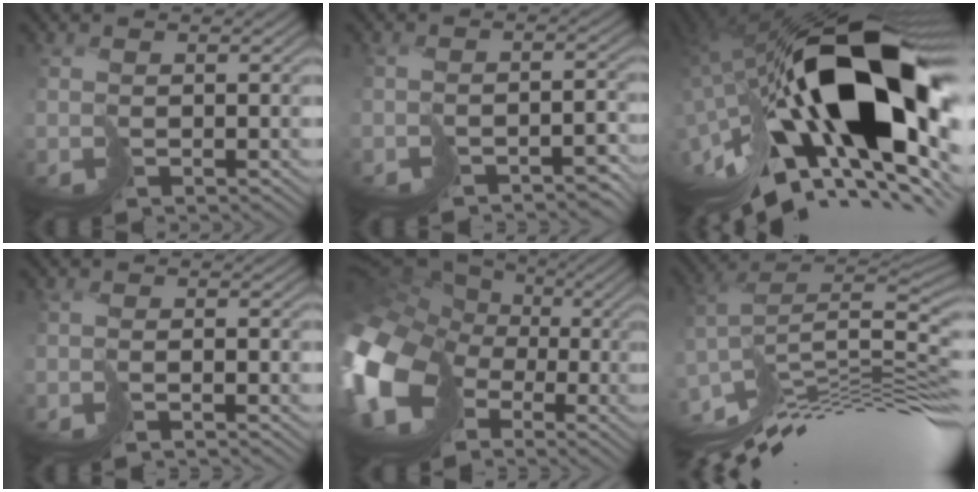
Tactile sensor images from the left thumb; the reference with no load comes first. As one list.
[{"total": 4.6, "force": [-3.8, 1.8, 2.0], "torque": [-0.011, -0.011, -0.053]}, {"total": 20.0, "force": [-1.6, 9.5, 17.5], "torque": [-0.345, -0.027, -0.024]}, {"total": 1.6, "force": [-1.6, -0.2, 0.2], "torque": [0.005, 0.003, -0.031]}, {"total": 20.5, "force": [-5.4, 15.4, 12.4], "torque": [-0.332, -0.039, -0.087]}, {"total": 14.0, "force": [-5.1, 3.5, 12.5], "torque": [-0.208, 0.018, -0.089]}]